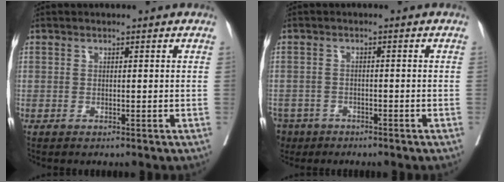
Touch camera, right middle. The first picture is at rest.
{"total": 6.1, "force": [-4.6, 4.0, 1.0], "torque": [-0.028, -0.003, -0.079]}